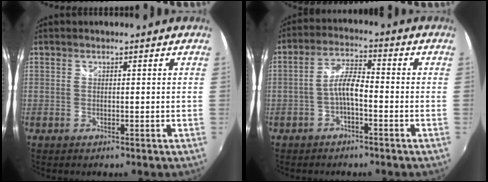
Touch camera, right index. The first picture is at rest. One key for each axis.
{"total": 4.9, "fx": -2.1, "fy": 1.4, "fz": 4.3, "tx": -0.088, "ty": 0.014, "tz": -0.040}